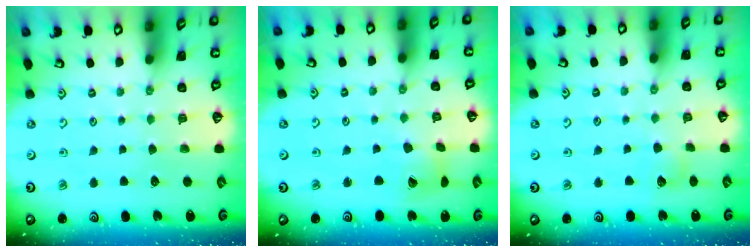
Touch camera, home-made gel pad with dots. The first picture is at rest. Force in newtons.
{"total": 8.1, "press": 8.1, "slide": 1.0}
{"total": 4.2, "press": 4.1, "slide": 0.6}